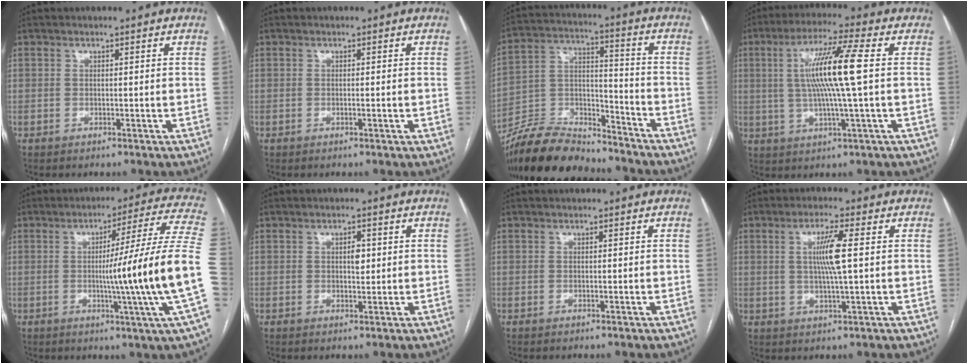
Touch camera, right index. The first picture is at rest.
{"total": 0.7, "force": [-0.2, -0.1, 0.6], "torque": [-0.009, 0.000, -0.001]}
{"total": 15.9, "force": [-14.6, 3.8, 4.8], "torque": [-0.090, 0.020, -0.264]}
{"total": 11.5, "force": [1.2, -0.7, 11.5], "torque": [-0.218, 0.006, 0.021]}
{"total": 18.8, "force": [-2.9, -3.3, 18.3], "torque": [-0.226, -0.006, -0.056]}
{"total": 2.0, "force": [0.4, 0.9, 1.7], "torque": [-0.027, 0.001, 0.007]}
{"total": 0.0}
{"total": 6.0, "force": [0.9, -0.3, 5.9], "torque": [-0.112, -0.002, 0.018]}